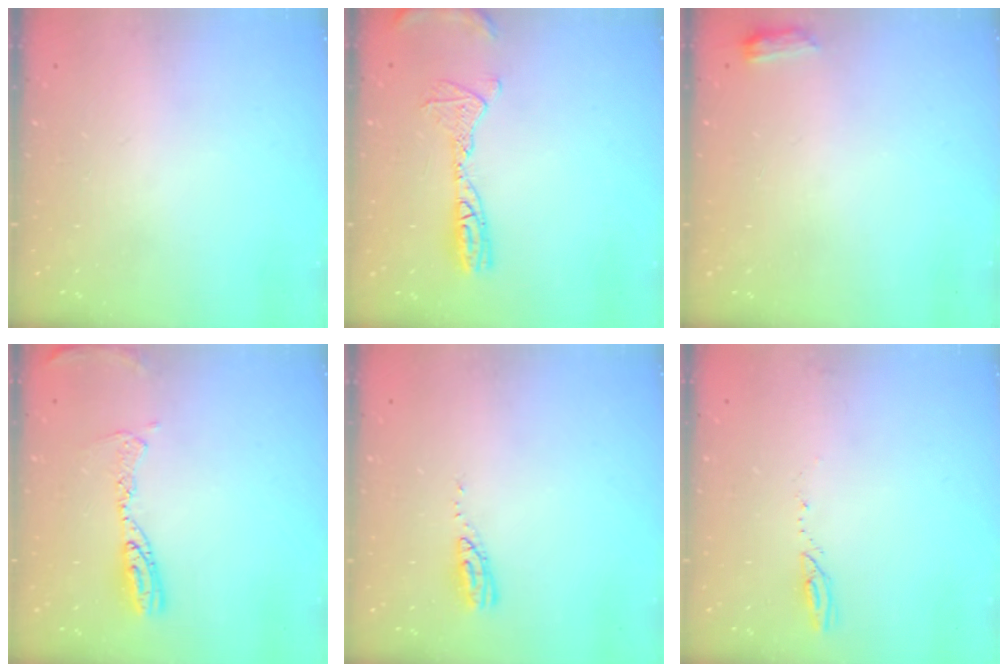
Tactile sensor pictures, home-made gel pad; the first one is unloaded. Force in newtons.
{"total": 14.6, "press": 12.8, "slide": 7.1}
{"total": 3.3, "press": 3.2, "slide": 0.5}
{"total": 9.5, "press": 9.4, "slide": 0.9}
{"total": 6.5, "press": 6.5, "slide": 0.5}
{"total": 2.6, "press": 2.6, "slide": 0.3}